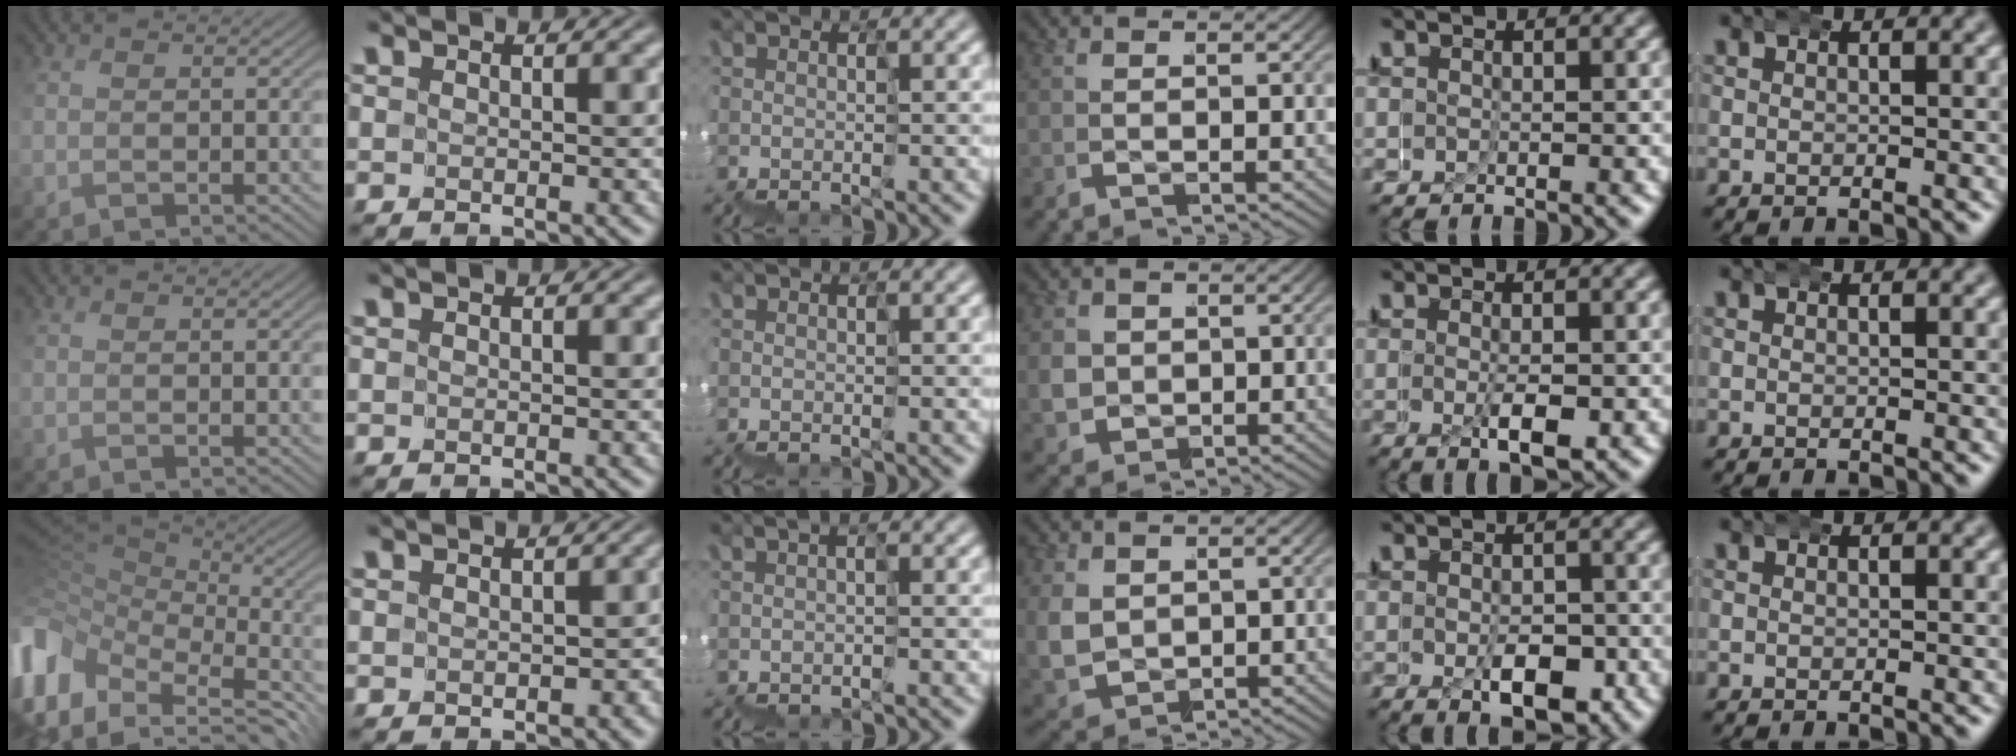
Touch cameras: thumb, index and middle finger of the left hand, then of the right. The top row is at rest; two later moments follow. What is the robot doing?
{"motion": "wrap", "object": "ethernet cable"}